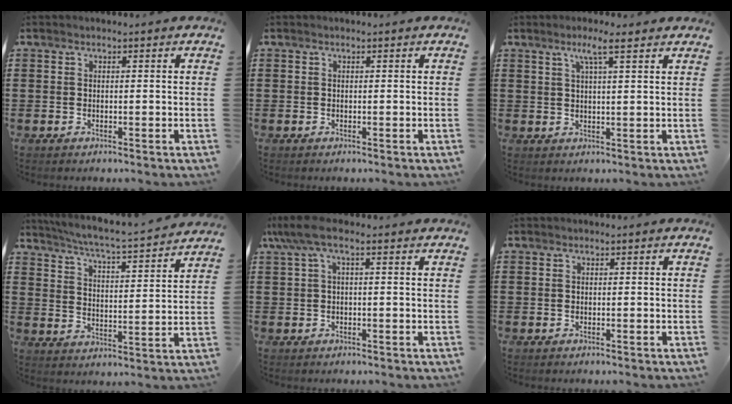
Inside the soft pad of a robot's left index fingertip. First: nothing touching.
{"total": 0.0}
{"total": 4.3, "force": [2.7, 0.3, 3.4], "torque": [-0.074, 0.002, 0.045]}
{"total": 4.6, "force": [4.3, -0.6, 1.6], "torque": [-0.053, -0.039, 0.065]}
{"total": 4.5, "force": [1.1, 0.9, 4.3], "torque": [-0.096, -0.005, 0.017]}
{"total": 0.0}